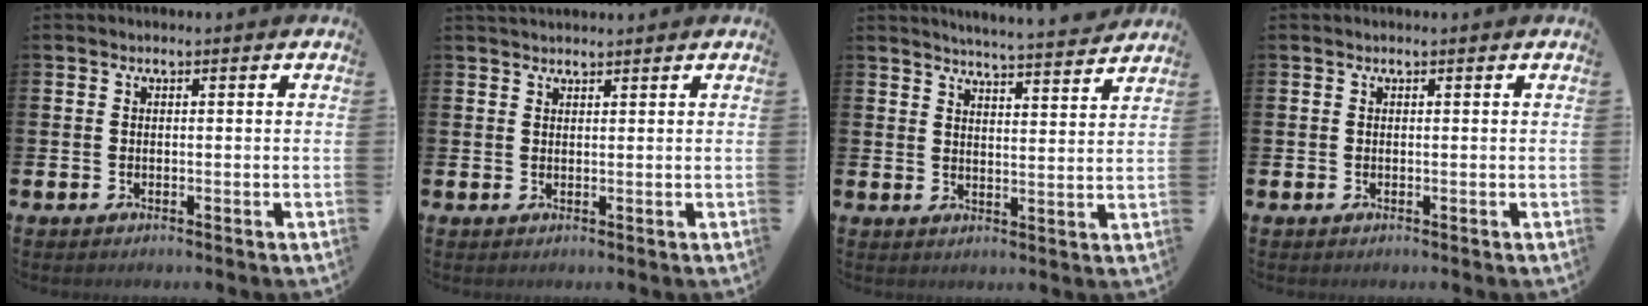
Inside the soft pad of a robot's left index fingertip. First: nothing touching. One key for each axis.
{"total": 1.5, "fx": 1.4, "fy": 0.3, "fz": 0.1, "tx": -0.001, "ty": 0.000, "tz": 0.026}
{"total": 5.1, "fx": 5.0, "fy": -0.5, "fz": 0.3, "tx": -0.018, "ty": -0.037, "tz": 0.087}
{"total": 0.0}